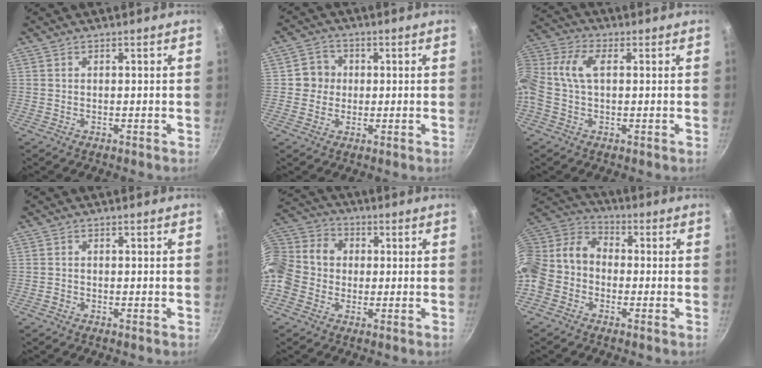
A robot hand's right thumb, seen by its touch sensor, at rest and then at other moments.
{"total": 4.8, "force": [0.2, 4.7, 1.2], "torque": [0.010, 0.009, -0.003]}
{"total": 11.9, "force": [1.3, 6.8, 9.6], "torque": [-0.239, 0.029, 0.025]}
{"total": 0.6, "force": [-0.3, 0.3, 0.5], "torque": [-0.011, -0.002, -0.007]}
{"total": 14.8, "force": [-0.3, 11.9, 8.7], "torque": [-0.185, 0.037, -0.013]}
{"total": 16.7, "force": [-3.4, 13.1, 9.8], "torque": [-0.226, 0.059, -0.073]}